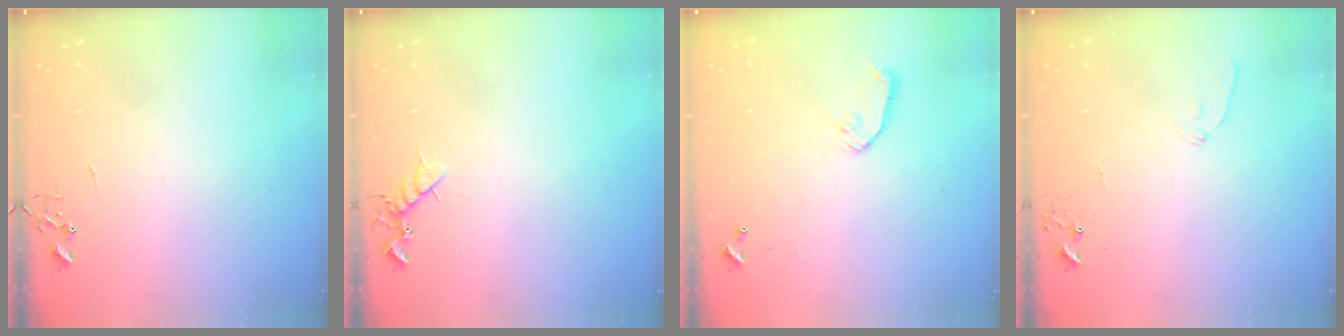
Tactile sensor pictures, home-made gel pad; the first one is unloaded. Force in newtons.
{"total": 7.0, "press": 6.9, "slide": 1.1}
{"total": 7.3, "press": 7.3, "slide": 0.4}
{"total": 5.6, "press": 5.6, "slide": 0.6}